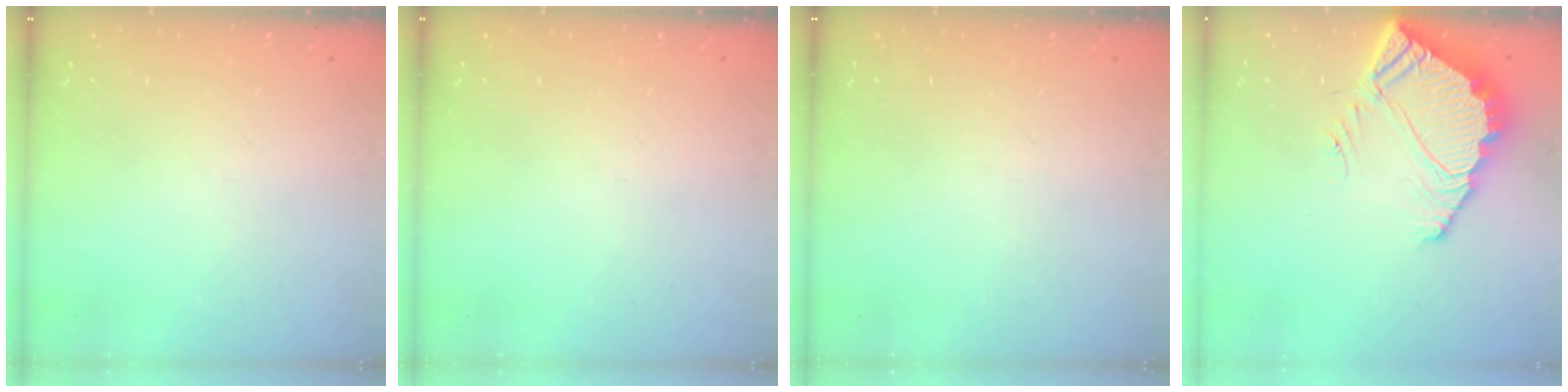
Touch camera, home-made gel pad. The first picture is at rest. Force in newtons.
{"total": 0.0}
{"total": 0.0}
{"total": 7.2, "press": 7.2, "slide": 0.6}